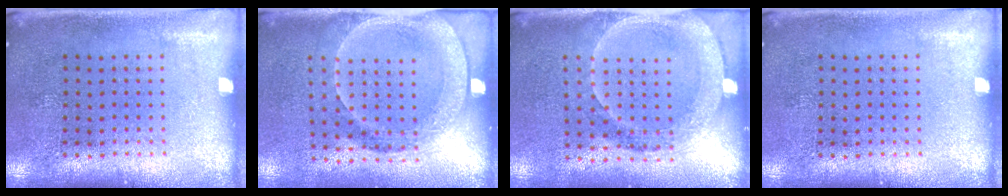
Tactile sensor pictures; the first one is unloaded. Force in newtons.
{"total": 1.8, "press": 1.5, "slide": 1.0}
{"total": 1.8, "press": 1.6, "slide": 0.7}
{"total": 0.0}